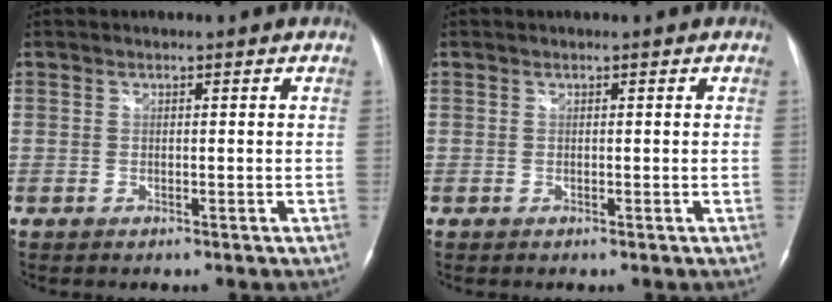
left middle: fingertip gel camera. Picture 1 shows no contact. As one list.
[{"total": 0.0}]